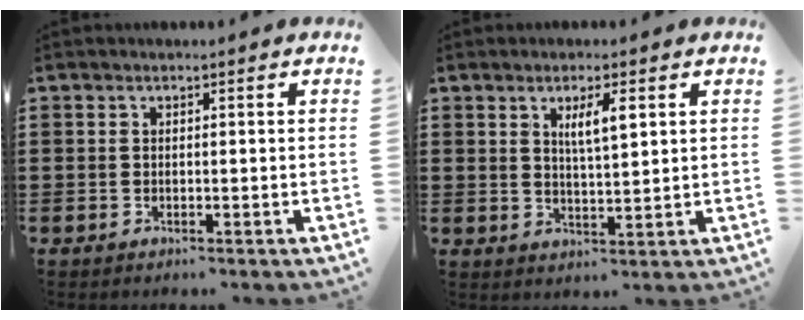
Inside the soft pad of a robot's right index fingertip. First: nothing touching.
{"total": 4.0, "force": [1.6, 0.8, 3.5], "torque": [-0.065, 0.003, 0.023]}